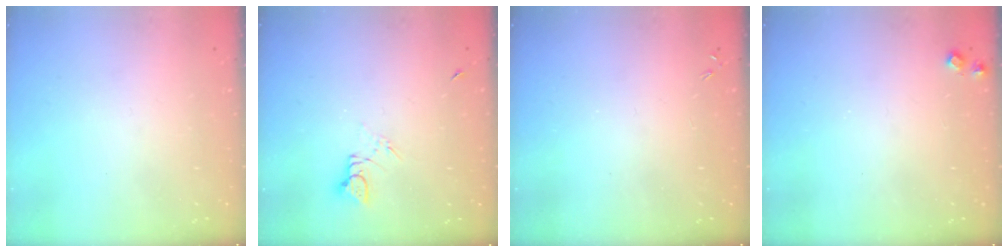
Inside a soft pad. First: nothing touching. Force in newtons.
{"total": 1.5, "press": 1.5, "slide": 0.2}
{"total": 0.0}
{"total": 5.7, "press": 5.7, "slide": 0.8}